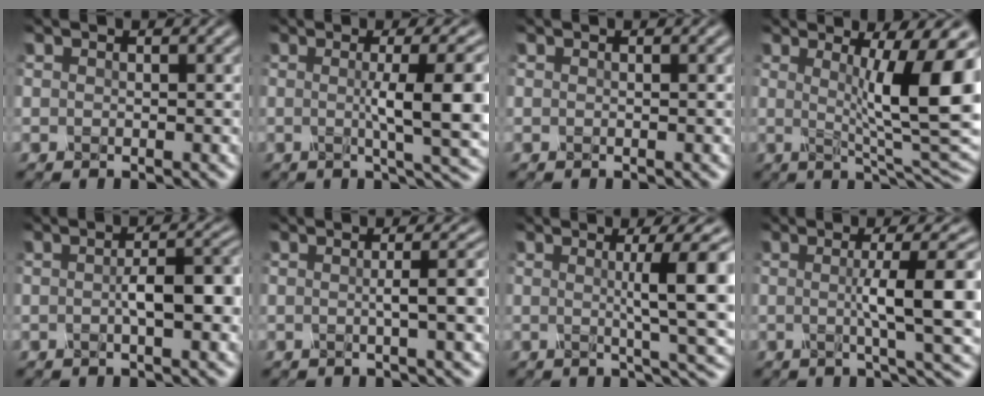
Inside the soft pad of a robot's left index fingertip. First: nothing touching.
{"total": 7.2, "force": [0.0, 1.3, 7.1], "torque": [-0.099, 0.003, 0.001]}
{"total": 0.0}
{"total": 9.3, "force": [1.6, 1.6, 9.0], "torque": [-0.120, -0.005, 0.027]}
{"total": 4.6, "force": [-0.7, 1.7, 4.2], "torque": [-0.075, 0.002, -0.011]}
{"total": 3.5, "force": [-0.3, 0.5, 3.4], "torque": [-0.055, 0.009, -0.007]}
{"total": 7.0, "force": [0.9, 1.1, 6.9], "torque": [-0.090, 0.005, 0.013]}
{"total": 7.0, "force": [0.0, 1.1, 6.9], "torque": [-0.101, 0.005, 0.000]}